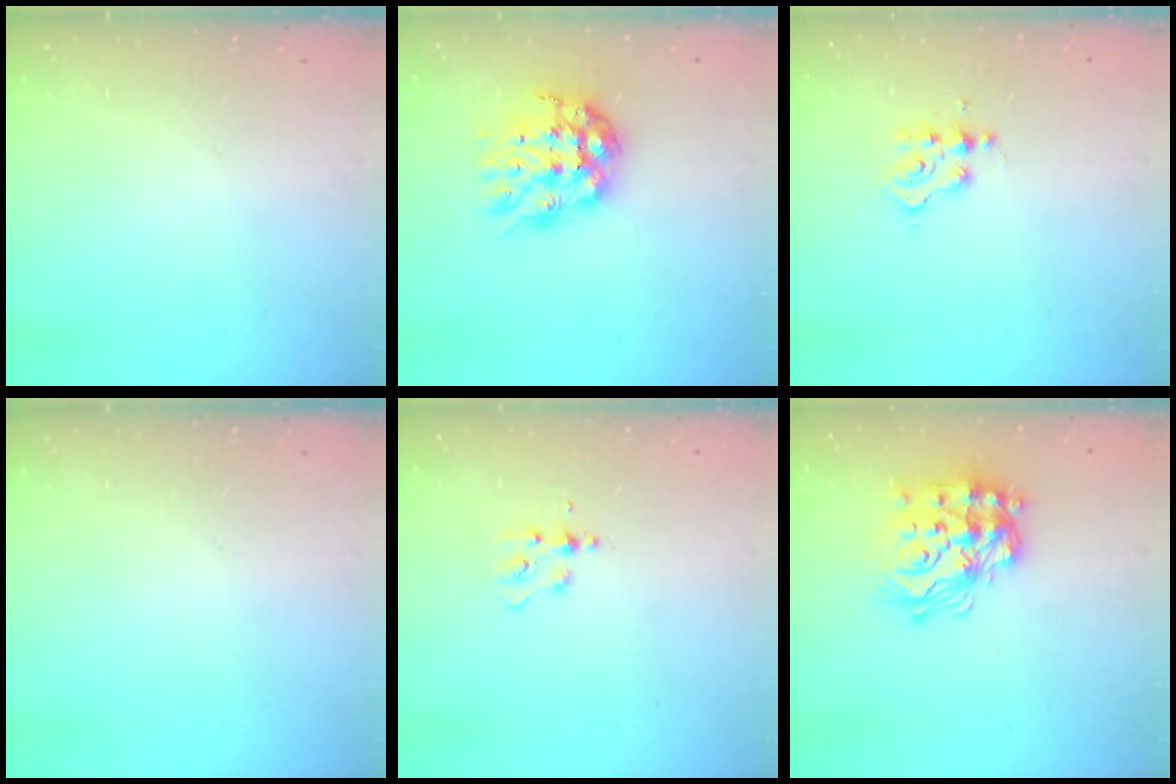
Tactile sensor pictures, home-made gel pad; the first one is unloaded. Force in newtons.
{"total": 11.7, "press": 11.6, "slide": 0.9}
{"total": 2.7, "press": 2.7, "slide": 0.4}
{"total": 0.0}
{"total": 4.2, "press": 4.2, "slide": 0.5}
{"total": 19.4, "press": 19.3, "slide": 1.2}